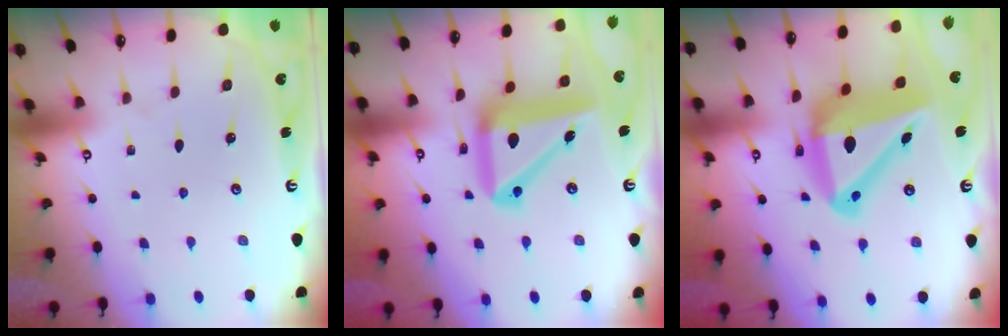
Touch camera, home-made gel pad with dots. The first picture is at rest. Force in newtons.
{"total": 17.9, "press": 17.7, "slide": 2.7}
{"total": 18.3, "press": 18.1, "slide": 2.9}